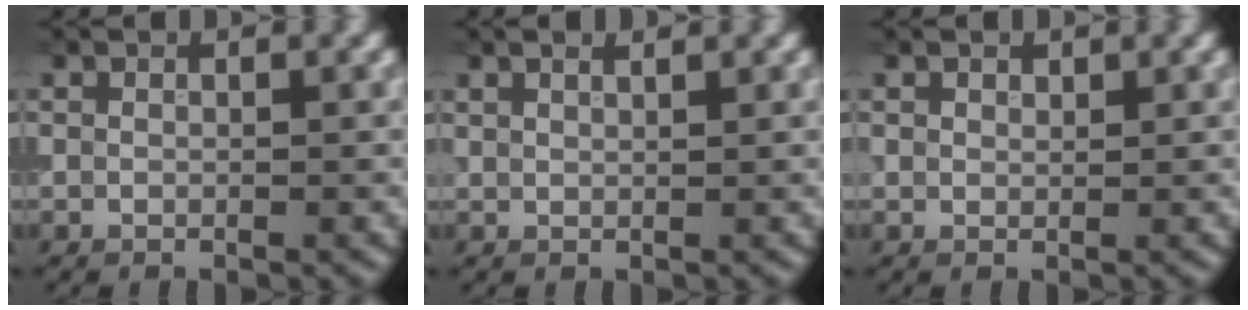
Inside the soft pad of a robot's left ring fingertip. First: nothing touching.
{"total": 2.1, "force": [1.6, 0.8, 1.2], "torque": [-0.008, 0.011, 0.001]}
{"total": 0.7, "force": [0.6, 0.4, 0.1], "torque": [-0.001, -0.001, 0.011]}